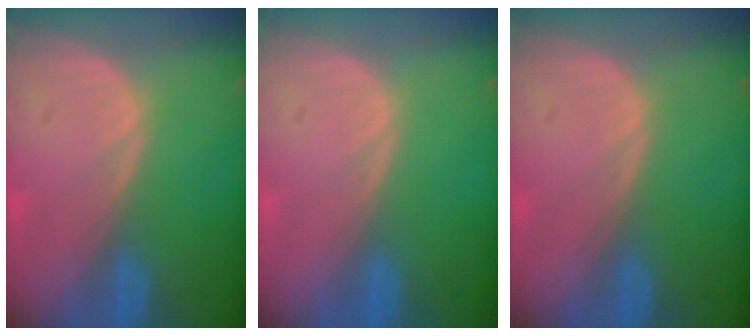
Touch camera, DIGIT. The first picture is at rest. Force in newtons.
{"total": 0.0}
{"total": 0.0}